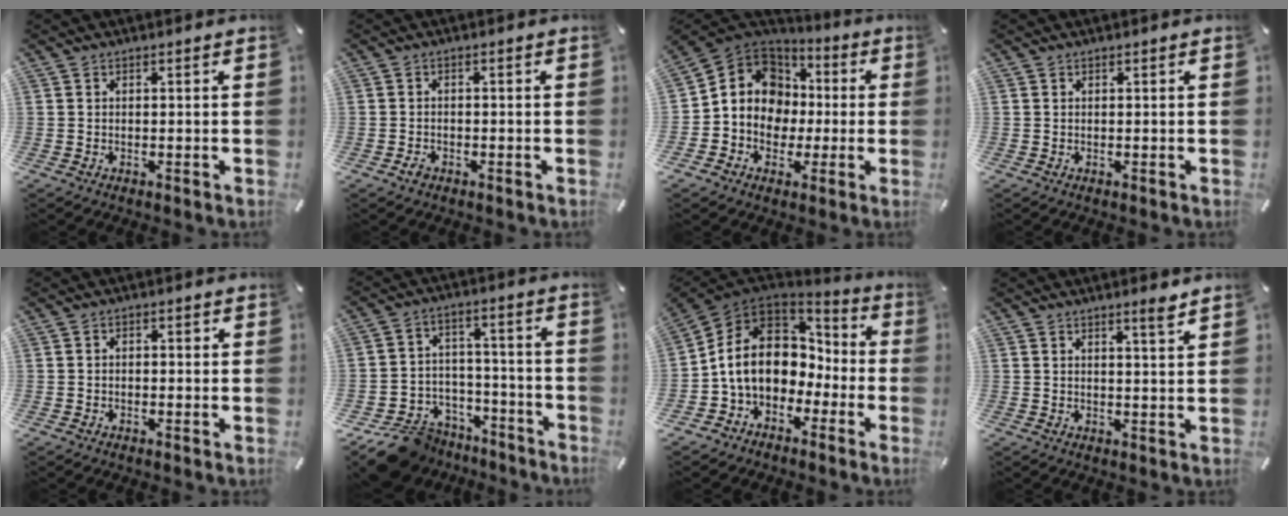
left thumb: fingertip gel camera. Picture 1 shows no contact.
{"total": 1.8, "force": [-1.1, 1.0, 0.9], "torque": [-0.017, 0.004, -0.022]}
{"total": 11.0, "force": [0.2, 10.5, 3.2], "torque": [-0.061, -0.003, 0.012]}
{"total": 0.0}
{"total": 1.3, "force": [-0.7, 0.7, 0.8], "torque": [-0.016, 0.005, -0.016]}
{"total": 12.6, "force": [-9.4, 7.7, 3.3], "torque": [-0.048, 0.066, -0.164]}
{"total": 13.0, "force": [-0.5, 11.0, 6.9], "torque": [-0.160, 0.007, -0.005]}
{"total": 3.2, "force": [2.5, -0.1, 2.0], "torque": [-0.029, -0.017, 0.039]}